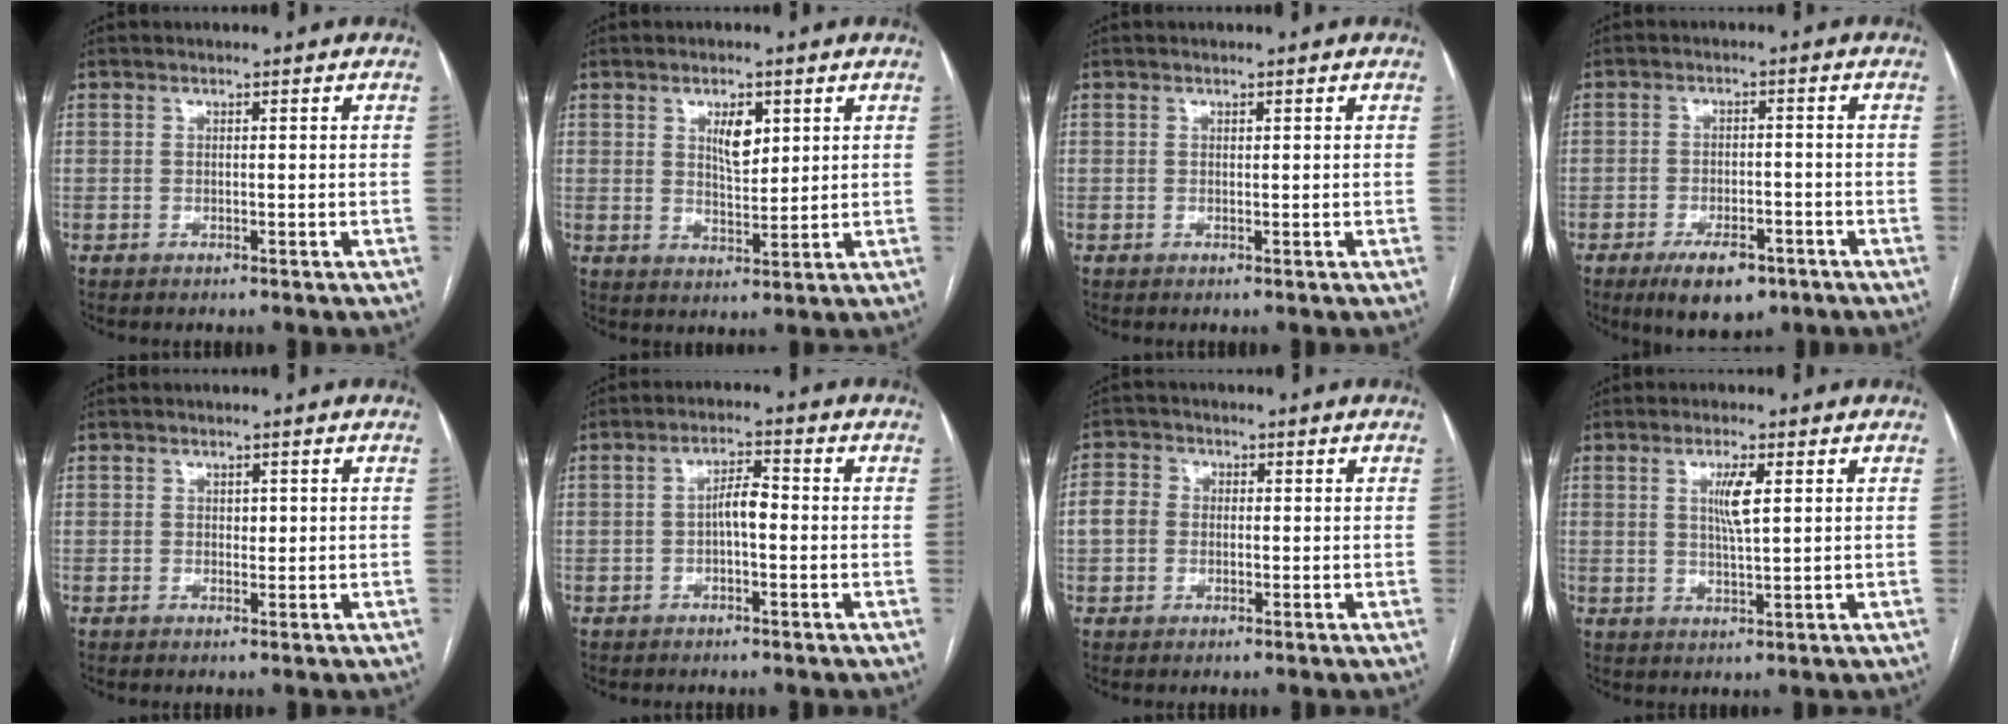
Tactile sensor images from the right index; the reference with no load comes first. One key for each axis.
{"total": 4.7, "fx": 2.0, "fy": 1.9, "fz": 3.8, "tx": -0.066, "ty": -0.002, "tz": 0.037}
{"total": 0.0}
{"total": 7.6, "fx": -4.8, "fy": 3.2, "fz": 4.9, "tx": -0.079, "ty": -0.004, "tz": -0.071}
{"total": 1.0, "fx": 0.2, "fy": 0.7, "fz": 0.7, "tx": -0.006, "ty": 0.000, "tz": 0.003}
{"total": 3.5, "fx": -0.5, "fy": 1.0, "fz": 3.3, "tx": -0.057, "ty": 0.012, "tz": -0.008}
{"total": 4.1, "fx": -0.2, "fy": 3.6, "fz": 1.9, "tx": -0.048, "ty": 0.019, "tz": -0.007}
{"total": 4.3, "fx": 1.3, "fy": 0.4, "fz": 4.1, "tx": -0.078, "ty": -0.002, "tz": 0.025}